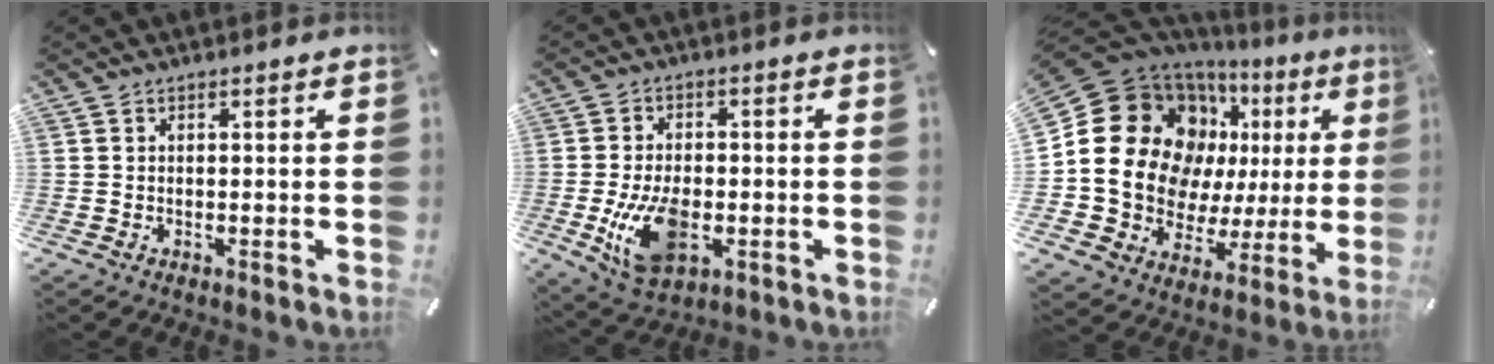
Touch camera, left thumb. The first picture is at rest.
{"total": 12.1, "force": [-2.7, 7.4, 9.1], "torque": [-0.186, -0.008, -0.048]}
{"total": 21.7, "force": [6.1, 17.1, 11.9], "torque": [-0.210, -0.045, 0.137]}